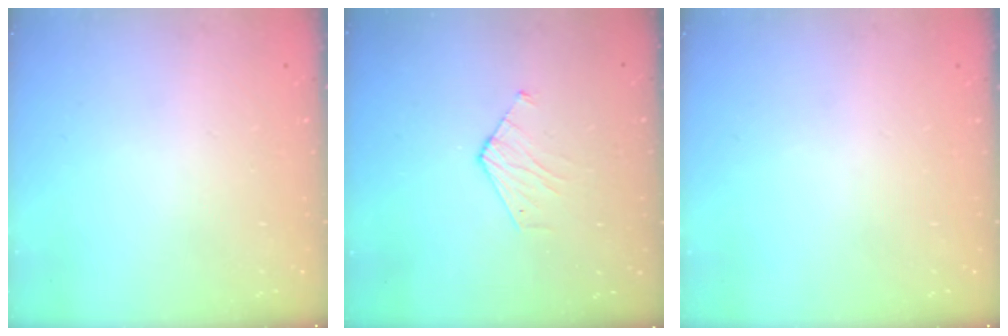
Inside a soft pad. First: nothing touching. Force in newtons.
{"total": 3.7, "press": 3.6, "slide": 0.3}
{"total": 0.0}